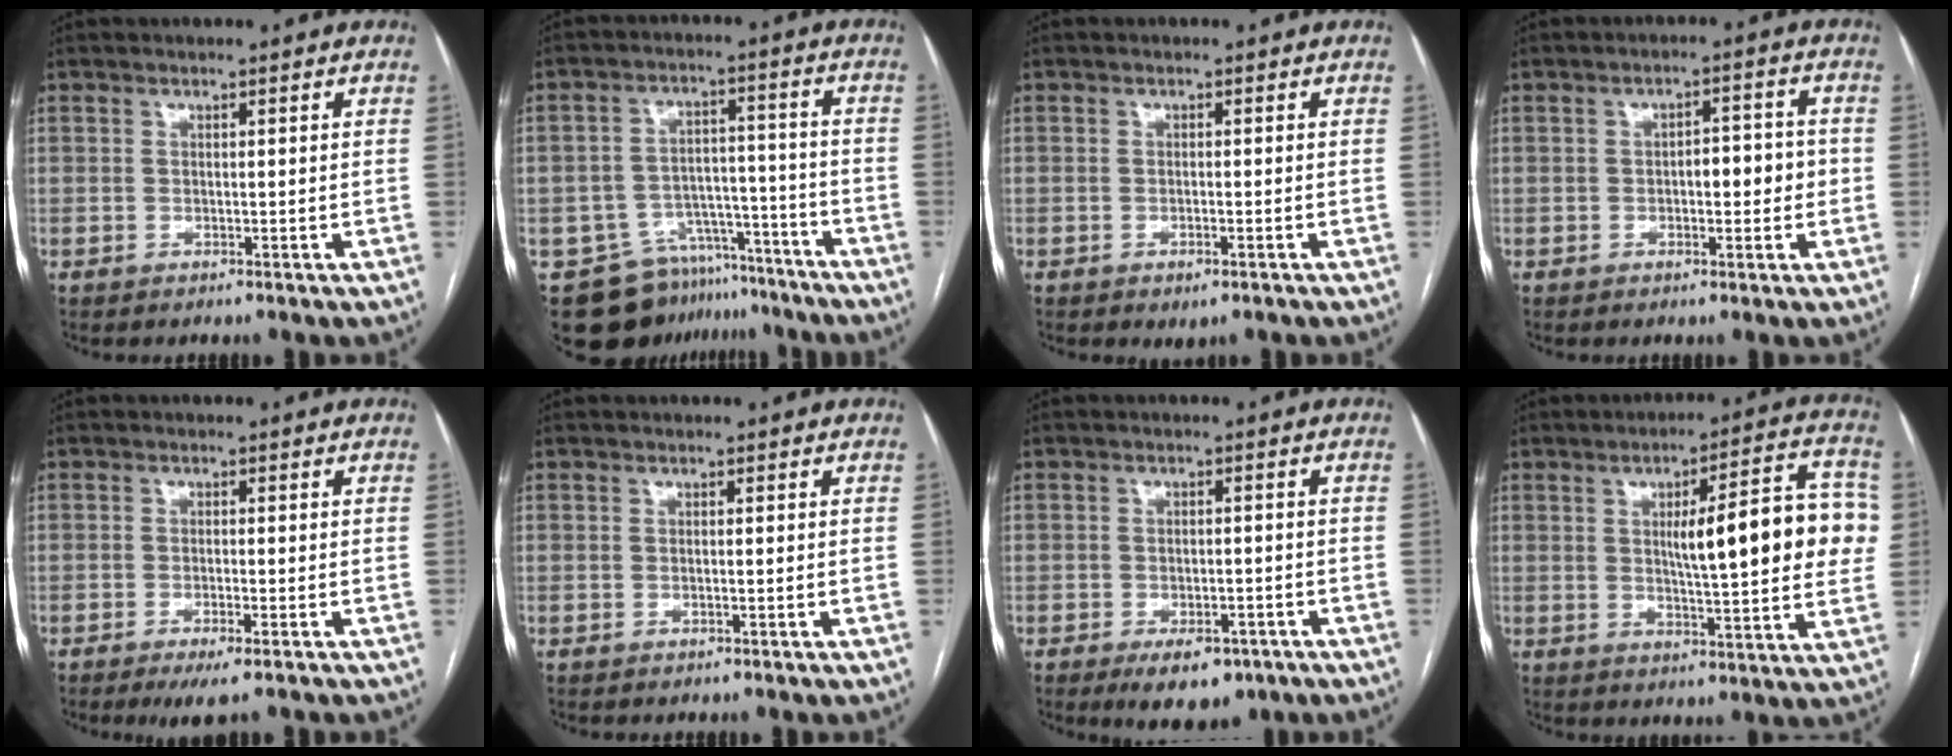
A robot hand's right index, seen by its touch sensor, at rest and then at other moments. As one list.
[{"total": 13.3, "force": [-10.7, 7.6, 2.1], "torque": [-0.027, 0.046, -0.153]}, {"total": 1.9, "force": [-1.0, 0.7, 1.4], "torque": [-0.022, -0.003, -0.009]}, {"total": 5.0, "force": [-0.5, 2.1, 4.5], "torque": [-0.060, 0.018, -0.006]}, {"total": 4.0, "force": [-2.6, 0.3, 3.0], "torque": [-0.048, -0.011, -0.042]}, {"total": 0.0}, {"total": 7.0, "force": [-4.5, 3.5, 4.0], "torque": [-0.054, 0.000, -0.061]}, {"total": 16.3, "force": [2.0, 3.1, 15.9], "torque": [-0.209, 0.029, 0.029]}]